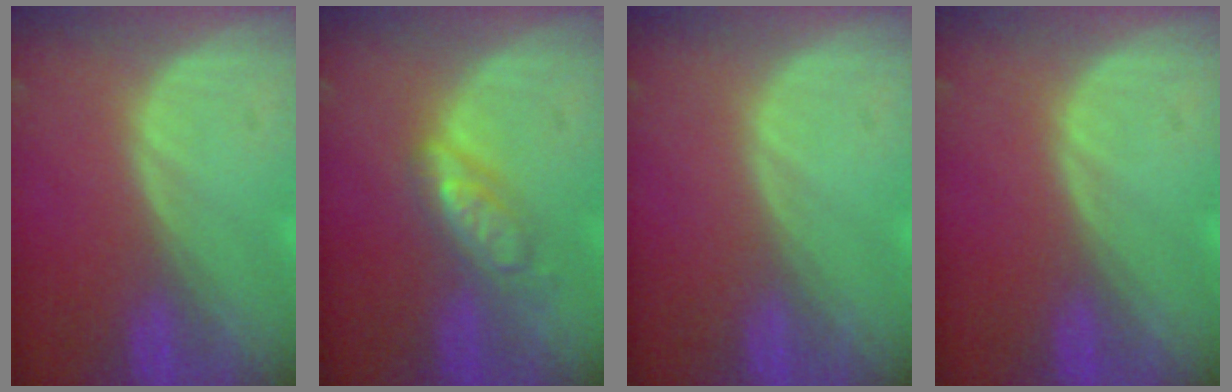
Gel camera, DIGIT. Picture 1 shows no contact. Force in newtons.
{"total": 4.6, "press": 4.5, "slide": 0.3}
{"total": 0.0}
{"total": 0.0}